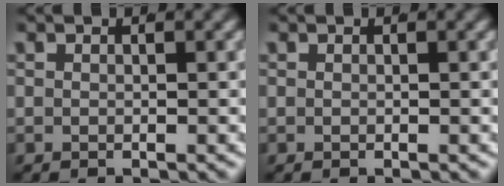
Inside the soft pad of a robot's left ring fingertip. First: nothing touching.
{"total": 0.0}